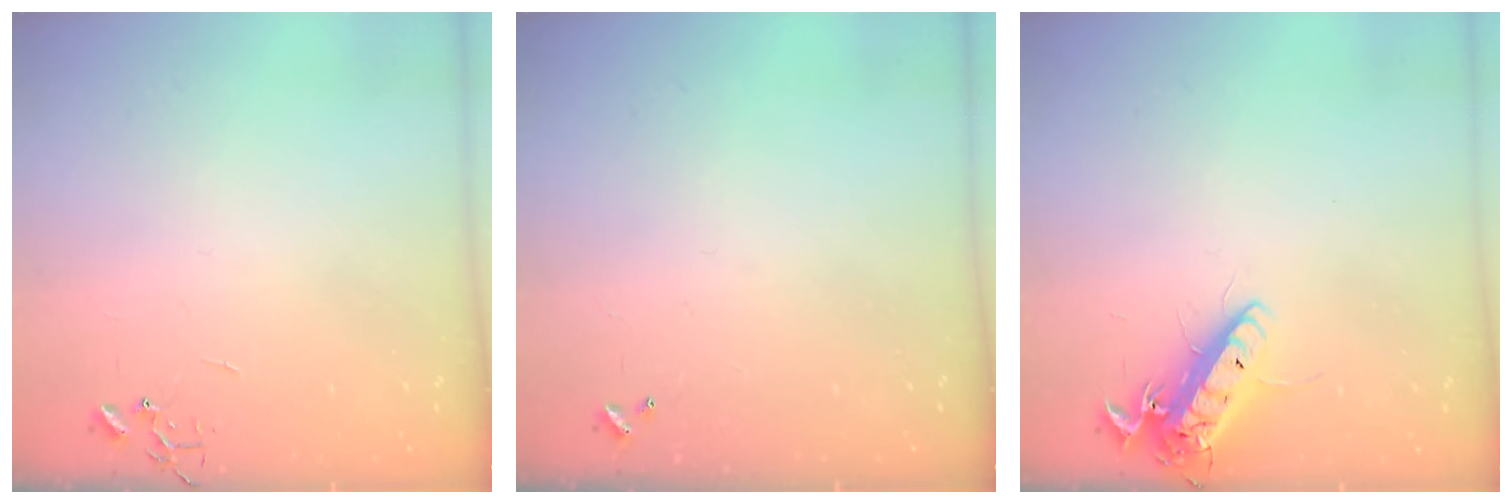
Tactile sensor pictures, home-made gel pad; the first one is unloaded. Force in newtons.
{"total": 0.0}
{"total": 14.8, "press": 14.5, "slide": 2.8}